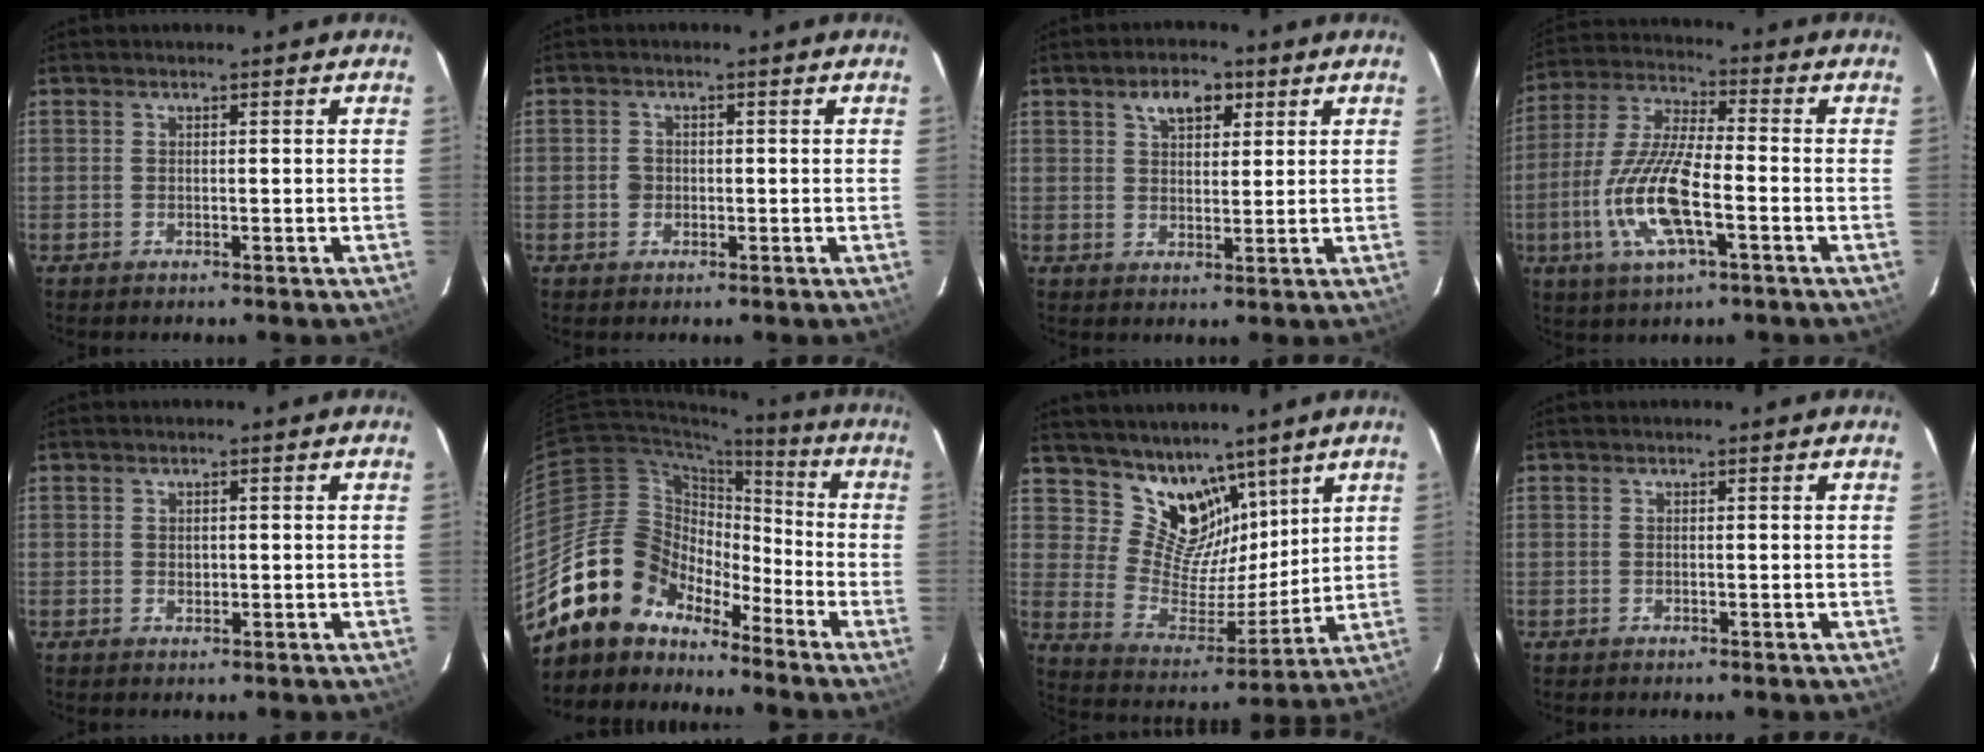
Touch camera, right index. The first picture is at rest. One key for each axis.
{"total": 1.9, "fx": -0.3, "fy": 1.8, "fz": 0.5, "tx": -0.009, "ty": 0.004, "tz": -0.006}
{"total": 5.7, "fx": 3.0, "fy": 3.3, "fz": 3.6, "tx": -0.057, "ty": 0.016, "tz": 0.051}
{"total": 15.0, "fx": -4.7, "fy": 4.1, "fz": 13.6, "tx": -0.289, "ty": -0.008, "tz": -0.092}
{"total": 1.1, "fx": 0.1, "fy": 1.0, "fz": 0.4, "tx": -0.004, "ty": 0.001, "tz": 0.003}
{"total": 14.7, "fx": -11.5, "fy": 8.6, "fz": 3.0, "tx": -0.062, "ty": 0.040, "tz": -0.212}
{"total": 13.0, "fx": 9.4, "fy": 7.8, "fz": 4.6, "tx": -0.081, "ty": -0.006, "tz": 0.182}
{"total": 0.0}